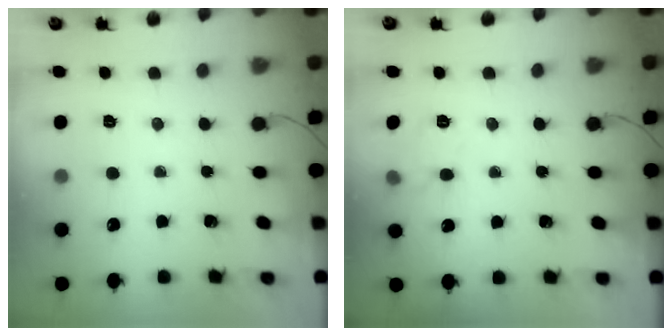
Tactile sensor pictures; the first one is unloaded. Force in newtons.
{"total": 7.4, "press": 7.3, "slide": 1.1}